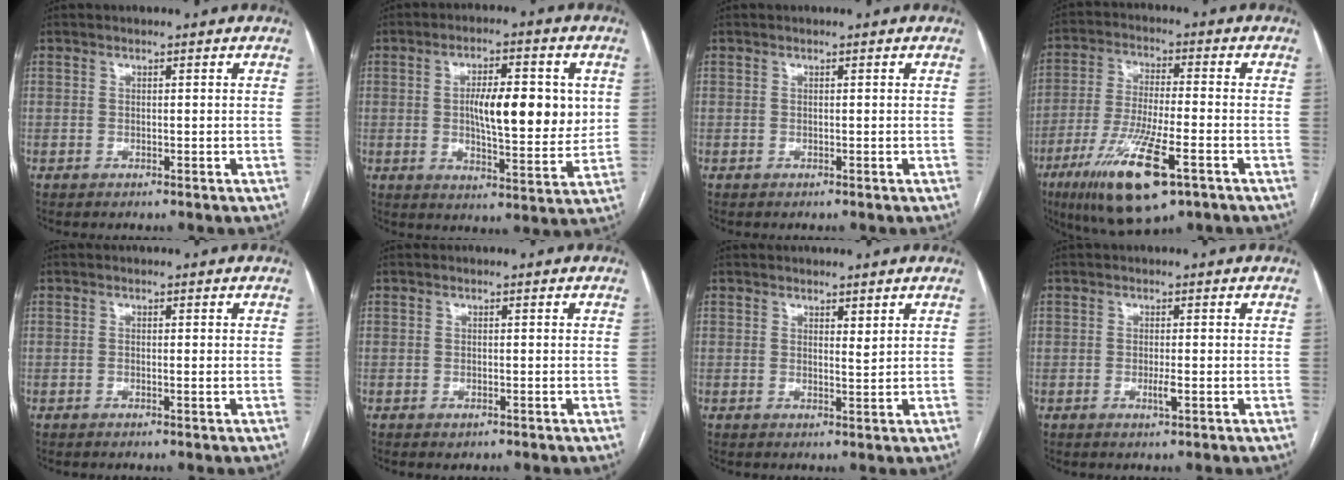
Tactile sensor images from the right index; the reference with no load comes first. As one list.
[{"total": 12.3, "force": [1.7, 3.7, 11.6], "torque": [-0.179, 0.007, 0.027]}, {"total": 0.0}, {"total": 15.3, "force": [-7.9, 2.9, 12.7], "torque": [-0.257, -0.032, -0.135]}, {"total": 0.7, "force": [-0.1, 0.1, 0.7], "torque": [-0.016, -0.002, -0.001]}, {"total": 0.8, "force": [-0.5, 0.5, 0.4], "torque": [-0.008, -0.001, -0.003]}, {"total": 1.4, "force": [1.0, 0.3, 0.9], "torque": [-0.014, -0.009, 0.018]}, {"total": 1.7, "force": [-0.4, 0.2, 1.7], "torque": [-0.032, -0.004, -0.007]}]